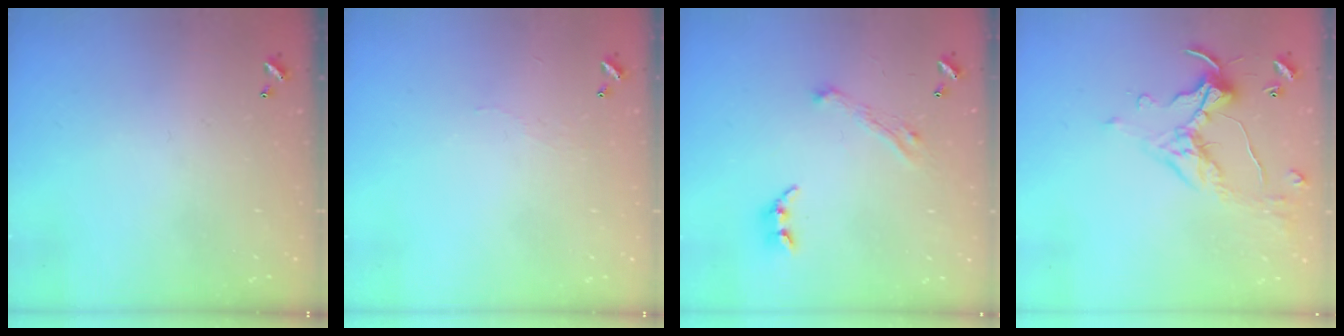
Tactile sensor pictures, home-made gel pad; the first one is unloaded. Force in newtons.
{"total": 2.0, "press": 1.9, "slide": 0.4}
{"total": 4.1, "press": 4.0, "slide": 1.1}
{"total": 1.5, "press": 1.5, "slide": 0.2}